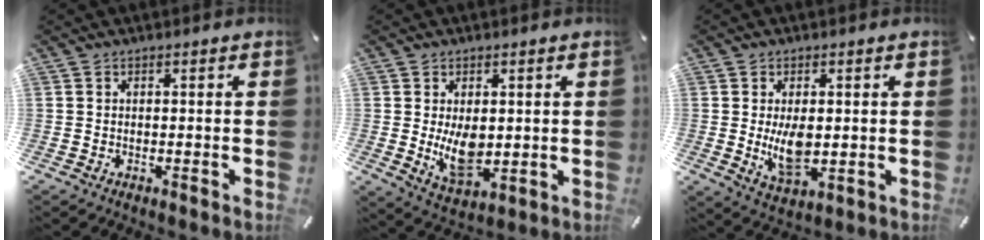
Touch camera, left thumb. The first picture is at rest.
{"total": 9.0, "force": [0.5, 5.4, 7.2], "torque": [-0.128, -0.012, 0.011]}
{"total": 8.0, "force": [0.3, 4.4, 6.7], "torque": [-0.131, -0.013, -0.002]}